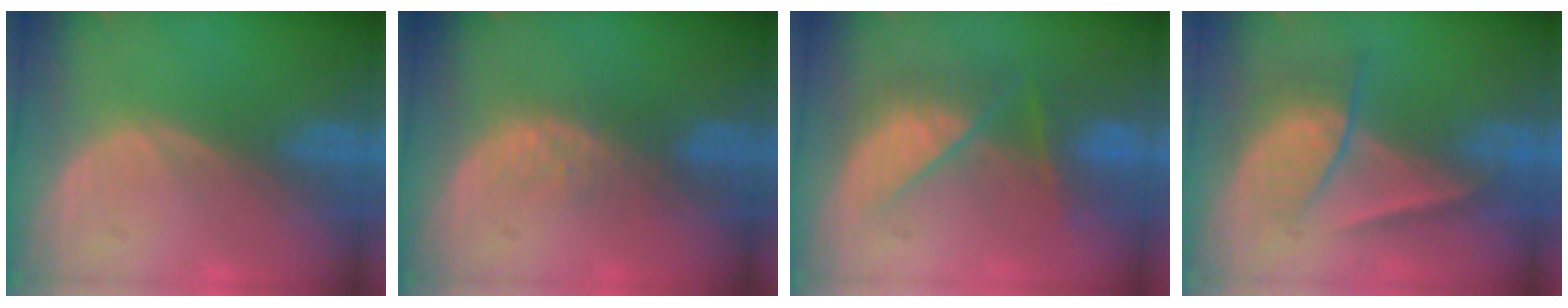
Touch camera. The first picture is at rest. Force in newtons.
{"total": 2.8, "press": 2.8, "slide": 0.3}
{"total": 7.5, "press": 7.2, "slide": 1.8}
{"total": 7.1, "press": 6.0, "slide": 3.8}